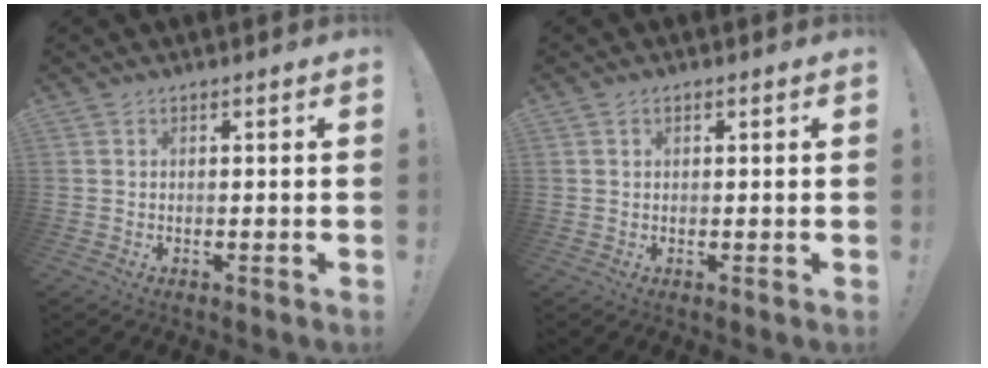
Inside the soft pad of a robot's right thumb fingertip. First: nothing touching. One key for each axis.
{"total": 0.7, "fx": 0.4, "fy": 0.4, "fz": 0.4, "tx": -0.005, "ty": 0.001, "tz": 0.006}